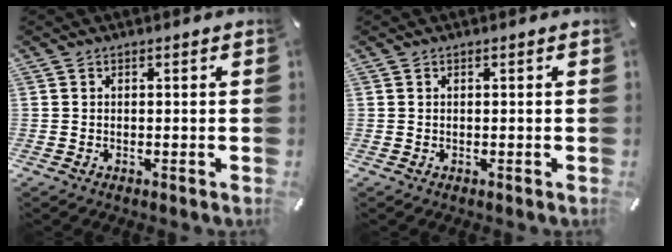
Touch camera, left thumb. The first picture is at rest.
{"total": 0.0}